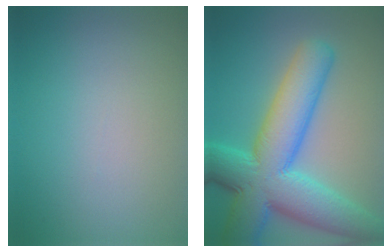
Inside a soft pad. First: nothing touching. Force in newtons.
{"total": 11.7, "press": 11.7, "slide": 0.2}